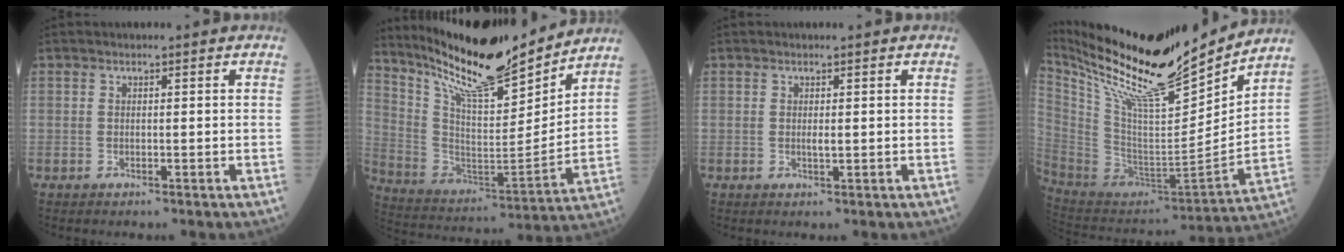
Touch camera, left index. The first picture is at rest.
{"total": 20.5, "force": [18.1, 2.7, 9.3], "torque": [-0.177, -0.023, 0.310]}
{"total": 1.1, "force": [0.2, 0.4, 0.9], "torque": [-0.022, -0.006, 0.005]}
{"total": 26.4, "force": [23.1, 2.3, 12.6], "torque": [-0.238, -0.047, 0.388]}